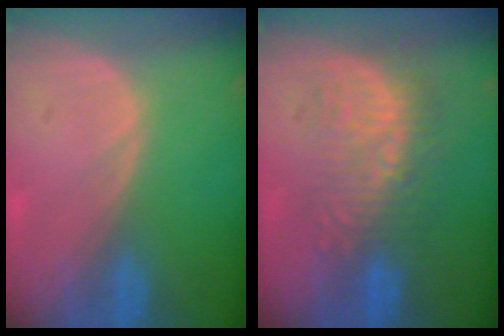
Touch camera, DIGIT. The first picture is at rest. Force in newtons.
{"total": 8.9, "press": 8.6, "slide": 2.3}